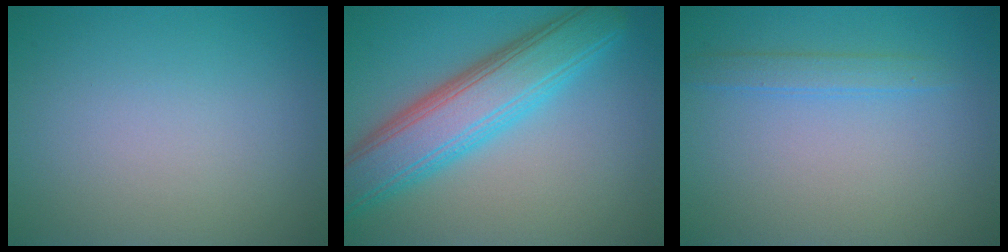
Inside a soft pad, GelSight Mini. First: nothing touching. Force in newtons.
{"total": 7.8, "press": 7.8, "slide": 0.2}
{"total": 1.6, "press": 1.6, "slide": 0.0}